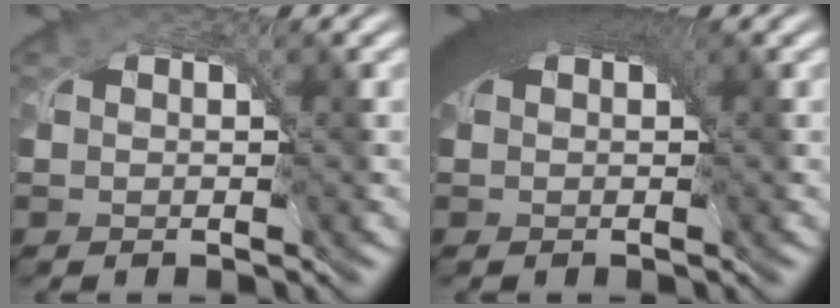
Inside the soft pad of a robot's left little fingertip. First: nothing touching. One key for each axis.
{"total": 8.4, "fx": 3.1, "fy": 4.2, "fz": 6.6, "tx": -0.104, "ty": 0.019, "tz": 0.032}